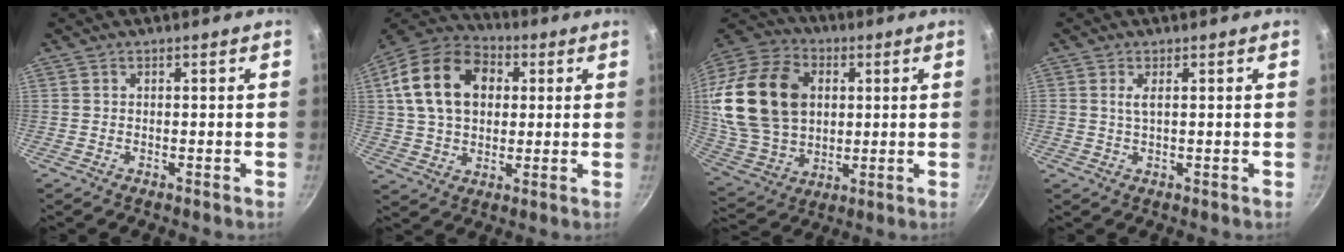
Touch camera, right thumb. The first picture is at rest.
{"total": 18.5, "force": [4.2, 13.2, 12.2], "torque": [-0.197, 0.020, 0.064]}
{"total": 24.8, "force": [4.5, 17.9, 16.5], "torque": [-0.301, 0.004, 0.091]}
{"total": 1.7, "force": [0.5, 0.6, 1.6], "torque": [-0.033, -0.001, 0.011]}